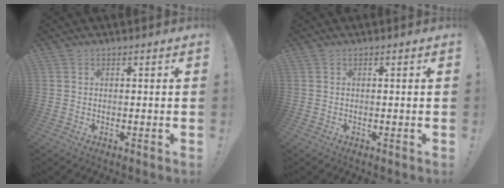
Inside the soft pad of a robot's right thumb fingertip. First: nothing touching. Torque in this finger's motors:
{"motor_torque": [0.00, 0.00, -0.07, 0.07, 0.00]}